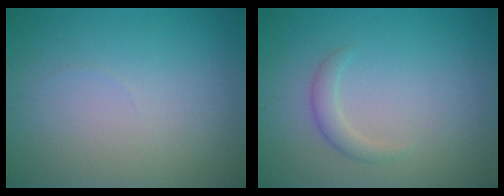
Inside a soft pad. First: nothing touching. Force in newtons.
{"total": 1.6, "press": 1.6, "slide": 0.0}